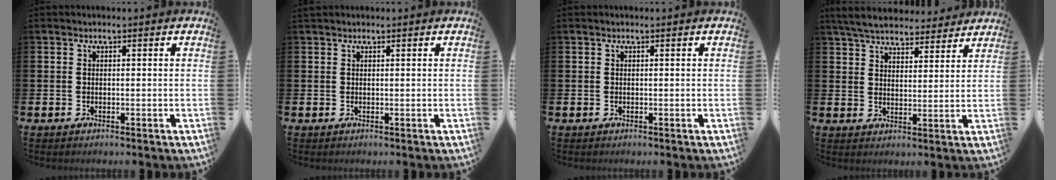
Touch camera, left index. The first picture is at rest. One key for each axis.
{"total": 0.7, "fx": 0.6, "fy": 0.2, "fz": 0.1, "tx": 0.009, "ty": -0.002, "tz": 0.010}
{"total": 0.0}
{"total": 6.0, "fx": 5.7, "fy": 1.3, "fz": 1.1, "tx": -0.043, "ty": -0.030, "tz": 0.103}